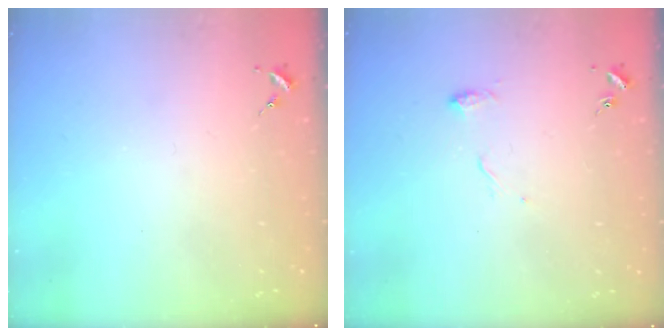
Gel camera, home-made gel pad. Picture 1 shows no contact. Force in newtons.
{"total": 6.8, "press": 6.8, "slide": 0.7}